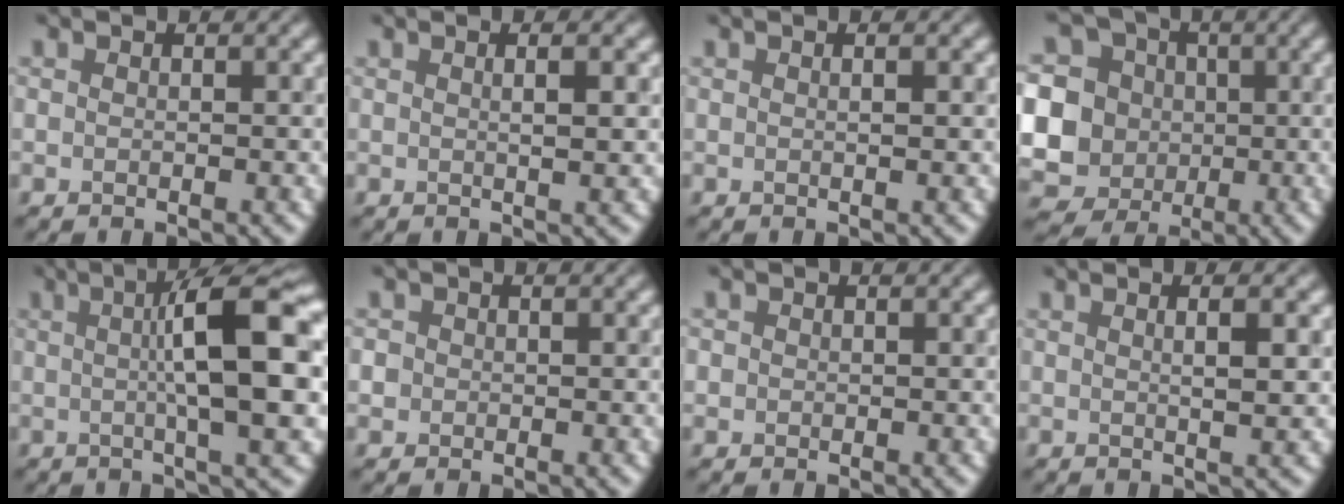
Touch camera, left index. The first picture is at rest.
{"total": 2.4, "force": [0.6, 0.5, 2.2], "torque": [-0.018, 0.004, -0.001]}
{"total": 1.1, "force": [0.4, 0.1, 1.0], "torque": [-0.010, -0.009, 0.004]}
{"total": 15.9, "force": [-0.8, 15.3, 4.2], "torque": [-0.145, -0.002, -0.034]}
{"total": 10.4, "force": [1.4, 2.1, 10.1], "torque": [-0.131, 0.015, 0.016]}
{"total": 1.3, "force": [0.2, 1.3, 0.3], "torque": [0.007, 0.005, -0.006]}
{"total": 0.5, "force": [0.1, 0.5, 0.0], "torque": [0.006, -0.005, 0.000]}
{"total": 2.7, "force": [0.6, 0.5, 2.6], "torque": [-0.026, 0.006, 0.001]}